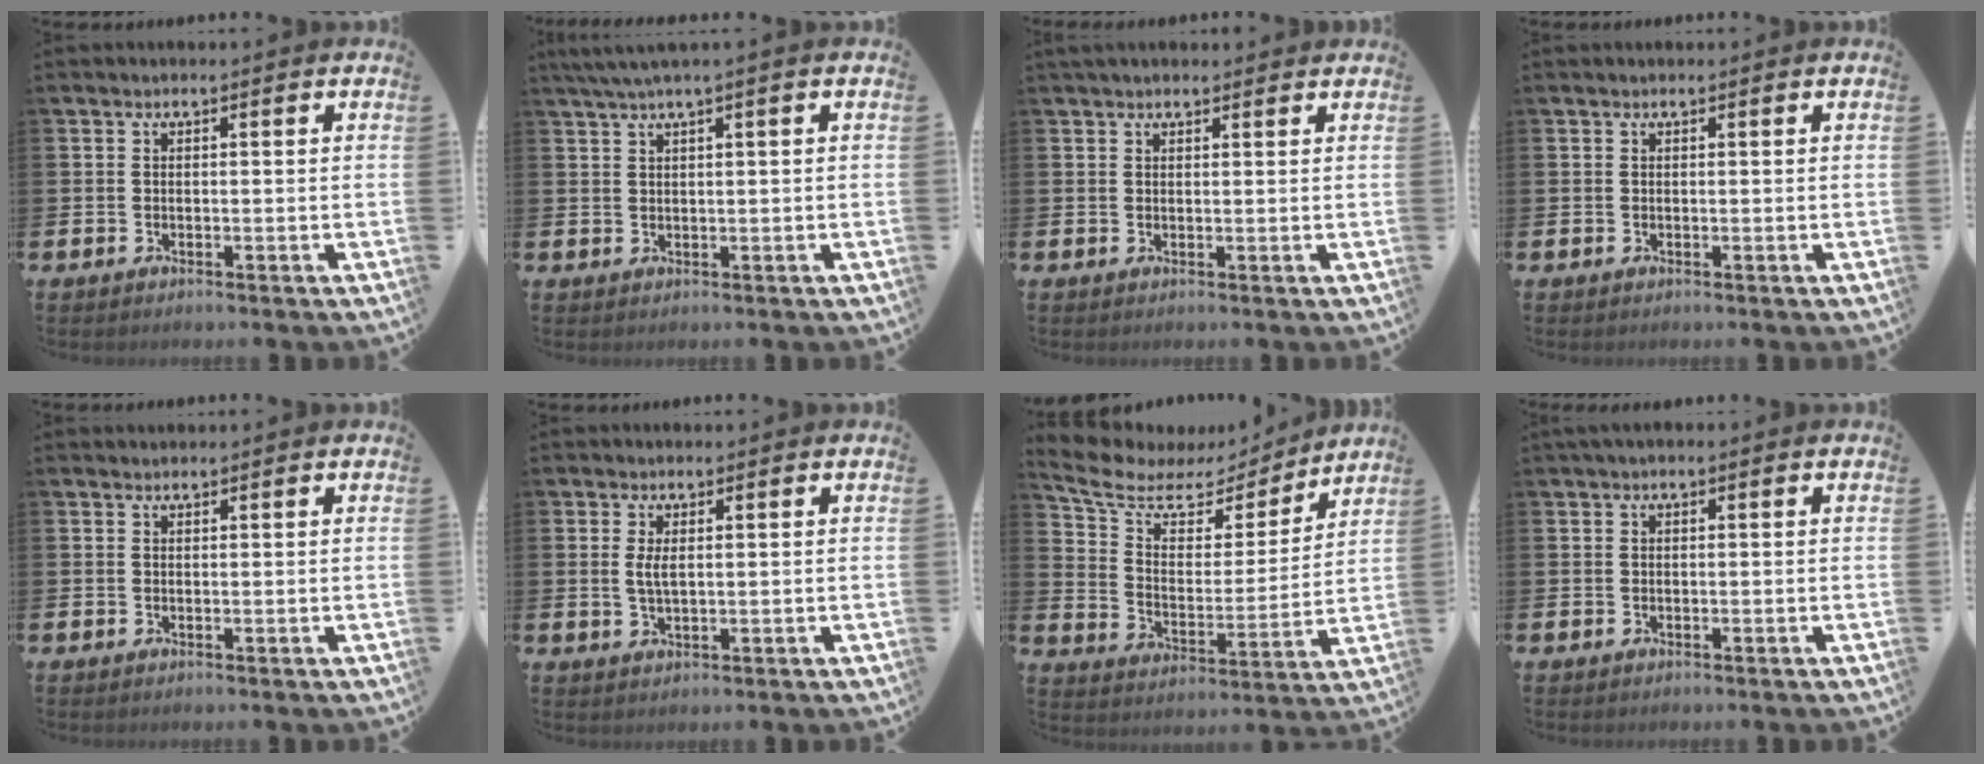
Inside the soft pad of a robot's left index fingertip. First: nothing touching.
{"total": 2.5, "force": [1.6, -0.3, 1.8], "torque": [-0.040, 0.002, 0.029]}
{"total": 1.7, "force": [1.5, 0.6, 0.4], "torque": [0.004, -0.001, 0.024]}
{"total": 0.0}
{"total": 0.8, "force": [0.8, 0.2, -0.1], "torque": [0.016, -0.005, 0.011]}
{"total": 2.2, "force": [0.9, 0.8, 1.9], "torque": [-0.032, 0.001, 0.012]}
{"total": 7.7, "force": [6.2, 3.9, 2.5], "torque": [-0.086, -0.041, 0.105]}
{"total": 0.5, "force": [0.2, 0.3, 0.4], "torque": [-0.004, 0.004, 0.002]}